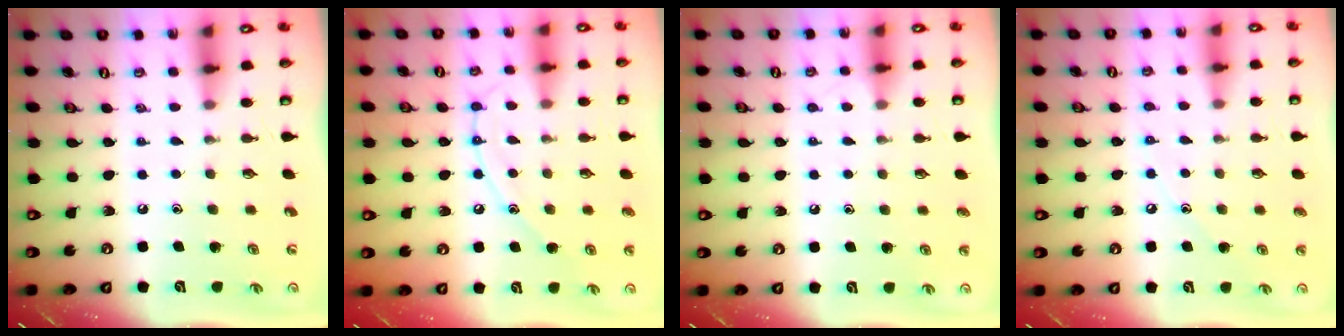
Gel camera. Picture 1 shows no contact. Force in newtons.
{"total": 10.2, "press": 10.1, "slide": 0.9}
{"total": 3.6, "press": 3.6, "slide": 0.4}
{"total": 4.3, "press": 4.3, "slide": 0.5}